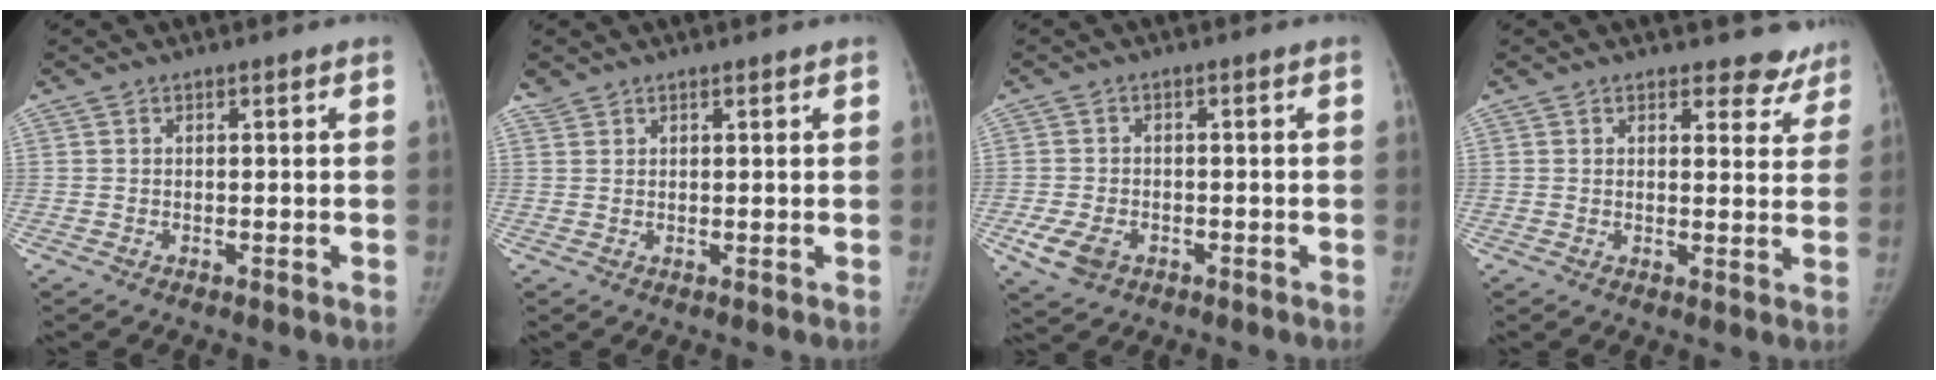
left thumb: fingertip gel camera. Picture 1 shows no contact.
{"total": 1.4, "force": [1.2, 0.6, 0.0], "torque": [0.008, 0.001, 0.021]}
{"total": 5.4, "force": [-2.3, 3.8, 3.1], "torque": [-0.059, 0.004, -0.036]}
{"total": 6.4, "force": [5.6, 3.1, 0.6], "torque": [0.036, -0.033, 0.052]}